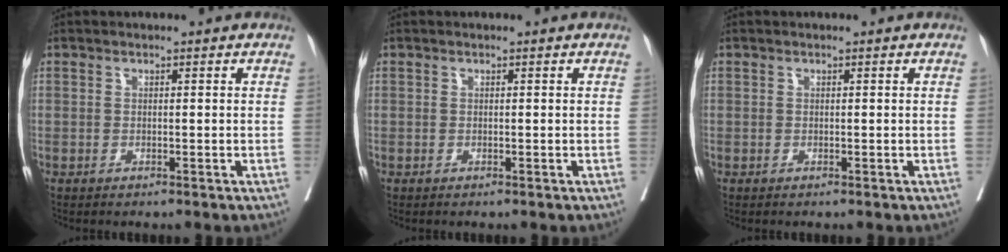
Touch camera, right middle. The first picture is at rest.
{"total": 0.0}
{"total": 0.0}